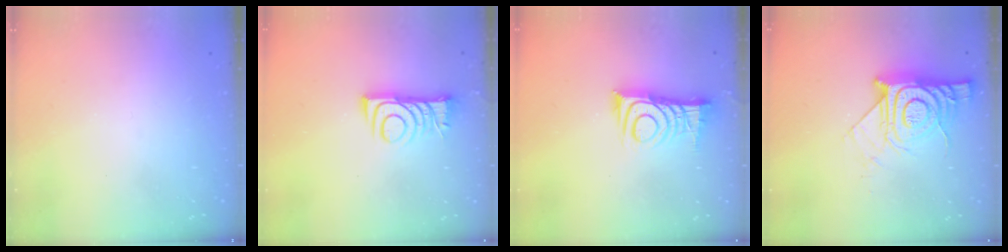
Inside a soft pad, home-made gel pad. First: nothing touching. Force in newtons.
{"total": 8.8, "press": 8.8, "slide": 0.6}
{"total": 12.2, "press": 12.1, "slide": 0.9}
{"total": 15.3, "press": 15.2, "slide": 1.1}